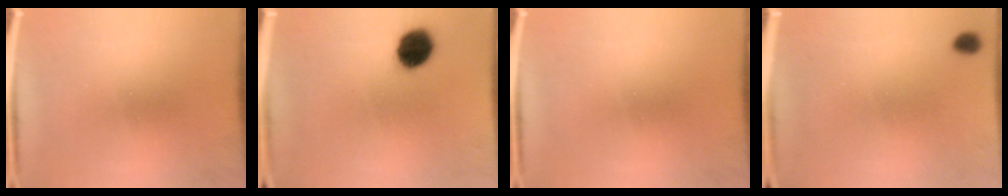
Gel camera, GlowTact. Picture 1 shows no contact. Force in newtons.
{"total": 8.6}
{"total": 0.0}
{"total": 2.9}